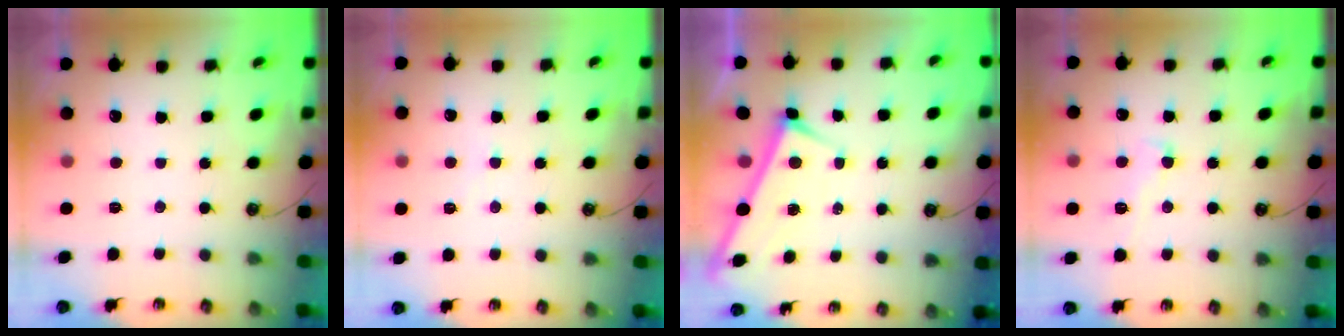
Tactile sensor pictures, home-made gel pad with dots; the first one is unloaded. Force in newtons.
{"total": 2.9, "press": 2.9, "slide": 0.4}
{"total": 3.0, "press": 3.0, "slide": 0.1}
{"total": 1.2, "press": 0.9, "slide": 0.8}